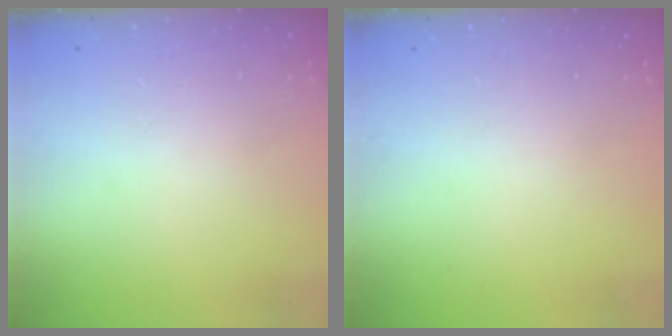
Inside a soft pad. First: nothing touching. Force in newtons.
{"total": 0.0}